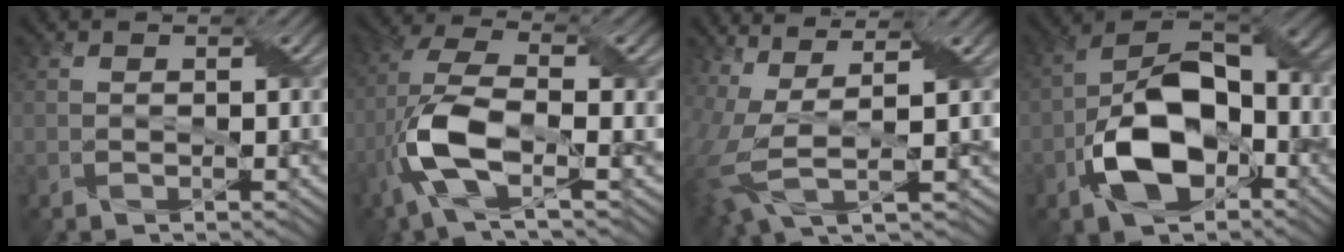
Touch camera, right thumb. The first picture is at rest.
{"total": 10.1, "force": [-3.1, 3.4, 9.0], "torque": [-0.206, 0.007, -0.071]}
{"total": 9.2, "force": [0.8, 3.0, 8.6], "torque": [-0.218, 0.000, 0.021]}
{"total": 13.7, "force": [-4.6, 8.0, 10.1], "torque": [-0.192, -0.009, -0.093]}